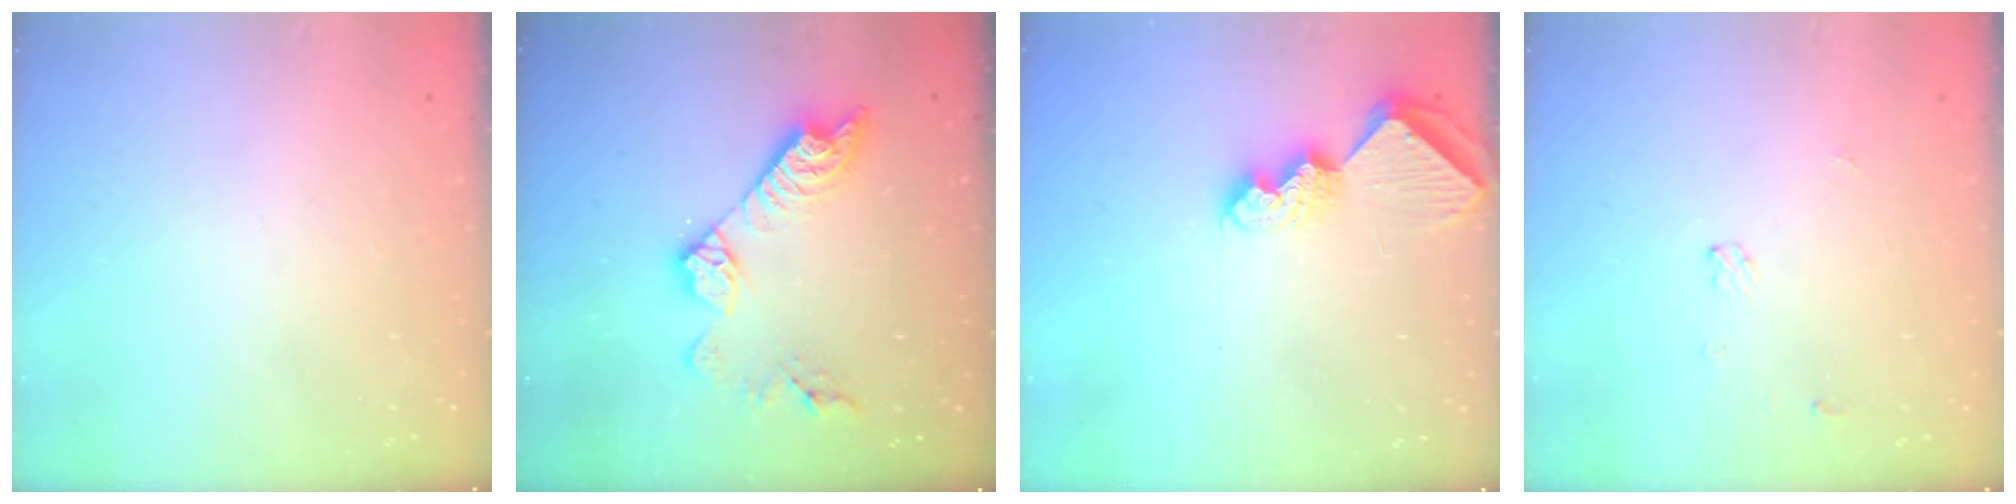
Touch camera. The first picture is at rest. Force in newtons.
{"total": 12.7, "press": 12.7, "slide": 0.7}
{"total": 9.6, "press": 9.5, "slide": 0.9}
{"total": 3.6, "press": 3.6, "slide": 0.5}